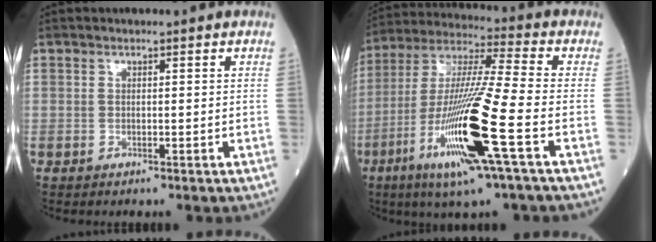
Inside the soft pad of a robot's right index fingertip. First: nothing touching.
{"total": 20.7, "force": [-7.6, 0.7, 19.2], "torque": [-0.411, -0.039, -0.149]}